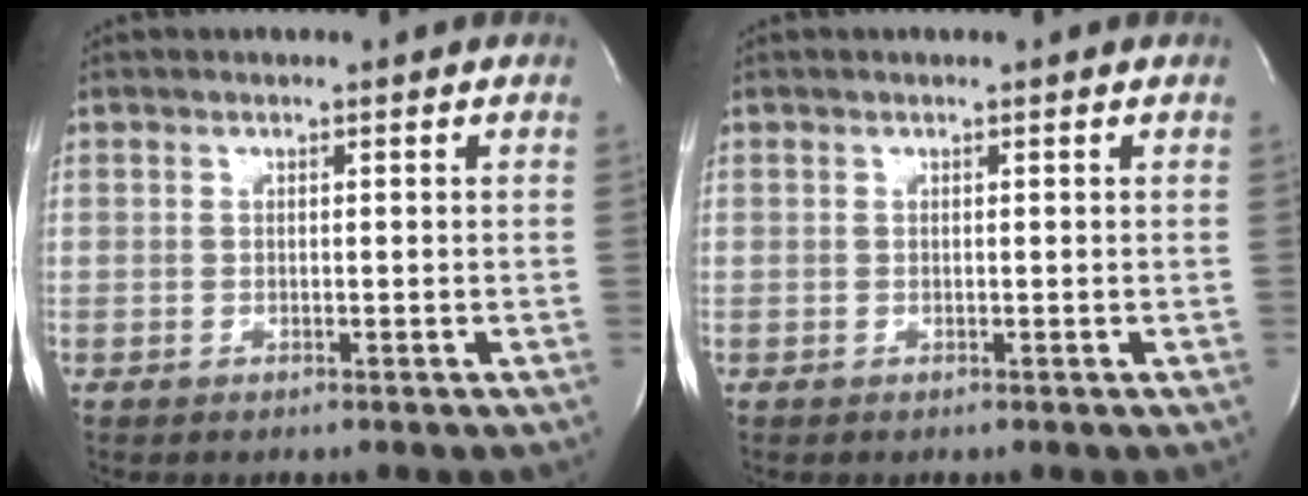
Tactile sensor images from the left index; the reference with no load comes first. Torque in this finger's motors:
{"motor_torque": [0.12, -0.04, -0.01, -0.01]}